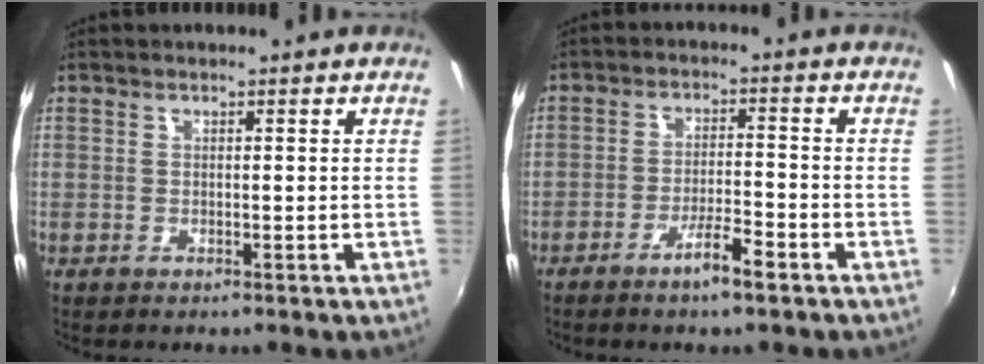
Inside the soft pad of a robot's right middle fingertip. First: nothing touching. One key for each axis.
{"total": 4.8, "fx": -3.6, "fy": 0.3, "fz": 3.2, "tx": -0.070, "ty": 0.000, "tz": -0.060}